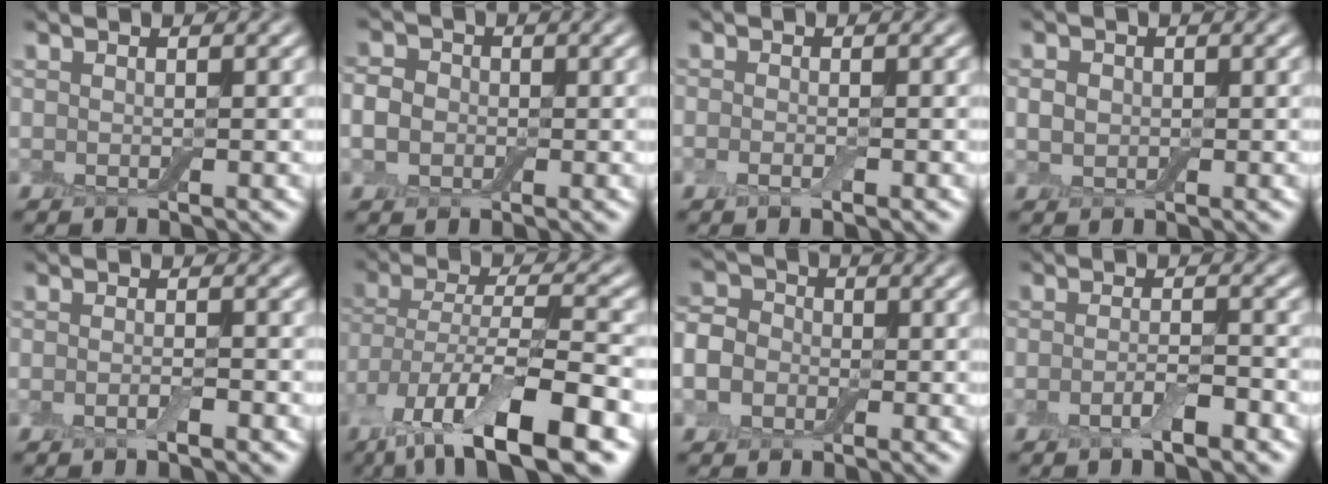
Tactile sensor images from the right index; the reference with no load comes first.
{"total": 2.7, "force": [-0.4, 2.3, 1.3], "torque": [-0.022, 0.000, -0.016]}
{"total": 1.2, "force": [-0.5, 0.6, 1.0], "torque": [-0.020, -0.002, -0.012]}
{"total": 1.5, "force": [0.1, 1.4, 0.7], "torque": [-0.014, 0.001, -0.004]}
{"total": 1.4, "force": [-0.7, 0.3, 1.1], "torque": [-0.023, -0.004, -0.016]}
{"total": 12.1, "force": [-6.5, 4.1, 9.4], "torque": [-0.175, -0.017, -0.114]}
{"total": 5.9, "force": [-1.6, 5.0, 2.7], "torque": [-0.051, 0.003, -0.055]}
{"total": 2.5, "force": [-1.3, 0.7, 2.0], "torque": [-0.038, 0.001, -0.027]}